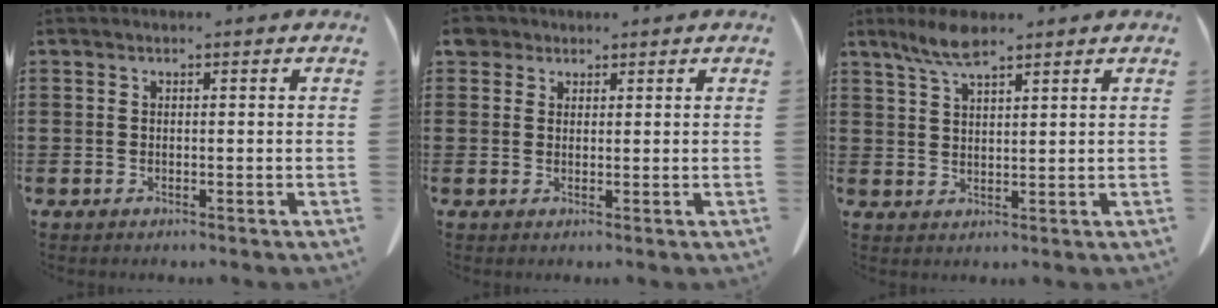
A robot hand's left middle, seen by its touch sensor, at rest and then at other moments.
{"total": 2.3, "force": [1.7, 1.4, 0.5], "torque": [-0.017, 0.009, 0.033]}
{"total": 4.8, "force": [3.4, 1.1, 3.2], "torque": [-0.071, -0.001, 0.061]}